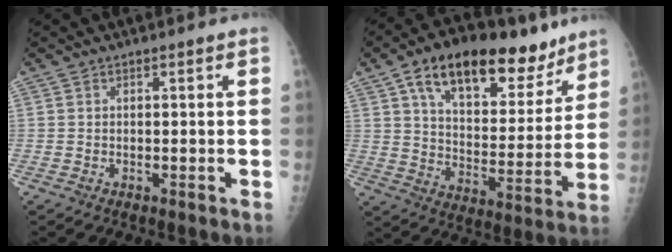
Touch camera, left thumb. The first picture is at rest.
{"total": 23.2, "force": [14.2, 11.5, 14.3], "torque": [-0.182, -0.036, 0.229]}